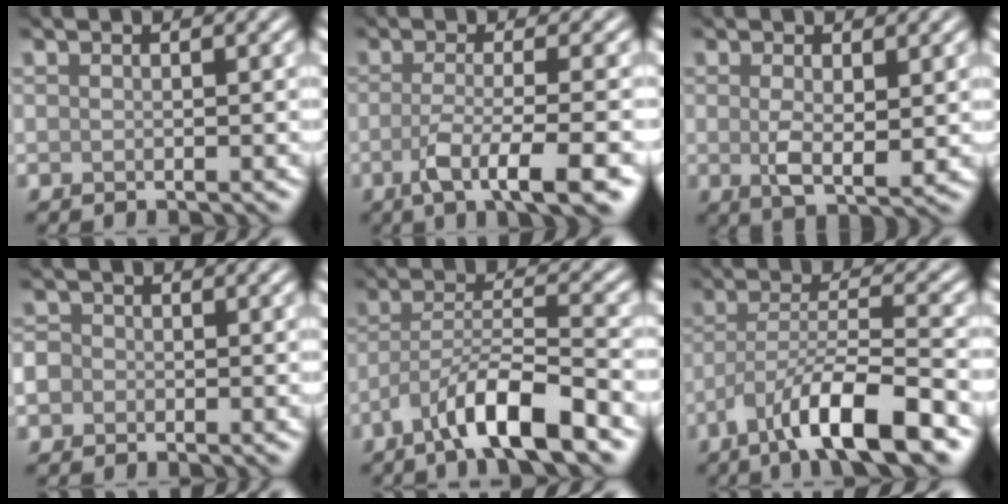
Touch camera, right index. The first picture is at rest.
{"total": 6.1, "force": [-2.2, 1.3, 5.5], "torque": [-0.093, -0.009, -0.043]}
{"total": 3.3, "force": [0.3, 1.4, 2.9], "torque": [-0.056, -0.007, 0.009]}
{"total": 2.4, "force": [-0.5, 2.2, 0.9], "torque": [-0.005, 0.009, -0.024]}
{"total": 6.7, "force": [-4.1, 1.2, 5.2], "torque": [-0.089, 0.007, -0.078]}
{"total": 8.3, "force": [-4.7, 1.7, 6.6], "torque": [-0.113, 0.005, -0.087]}